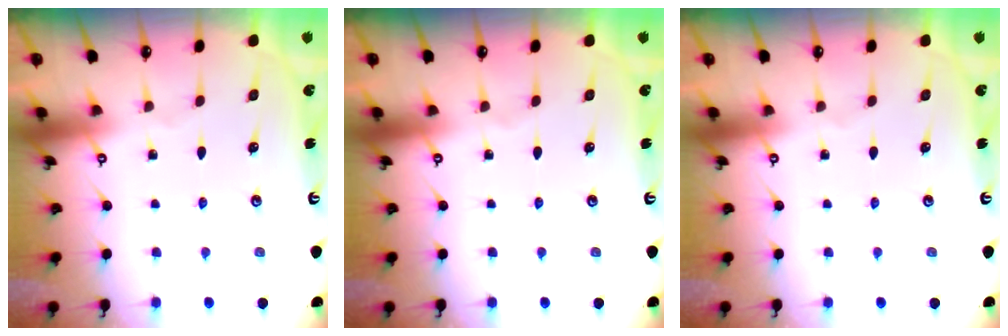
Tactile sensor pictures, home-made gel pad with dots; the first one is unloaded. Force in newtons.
{"total": 0.0}
{"total": 0.0}